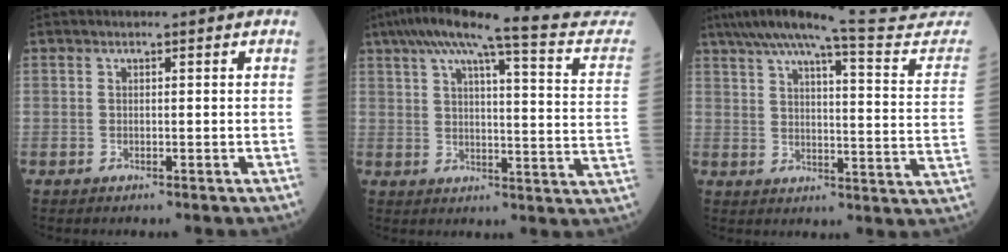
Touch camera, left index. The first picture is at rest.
{"total": 22.9, "force": [20.1, 0.1, 11.0], "torque": [-0.156, -0.043, 0.239]}
{"total": 24.1, "force": [22.5, -0.2, 8.6], "torque": [-0.125, -0.079, 0.275]}